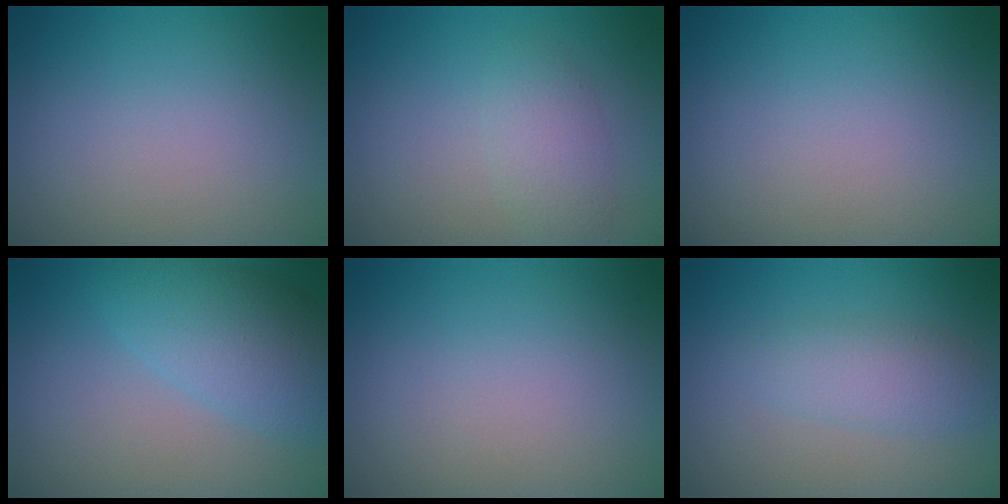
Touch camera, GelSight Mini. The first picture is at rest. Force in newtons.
{"total": 2.4, "press": 2.4, "slide": 0.0}
{"total": 0.0}
{"total": 5.4, "press": 5.3, "slide": 0.2}
{"total": 0.0}
{"total": 2.6, "press": 2.6, "slide": 0.2}